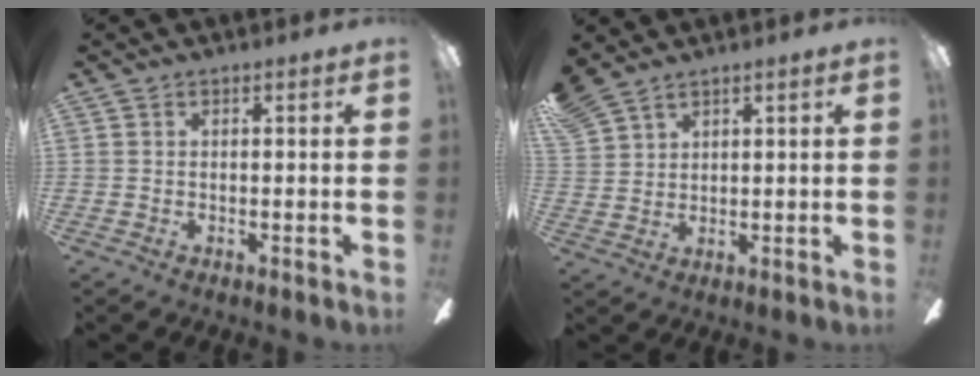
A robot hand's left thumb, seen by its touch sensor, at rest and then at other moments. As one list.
[{"total": 5.1, "force": [4.3, 2.2, 1.5], "torque": [-0.042, -0.016, 0.086]}]